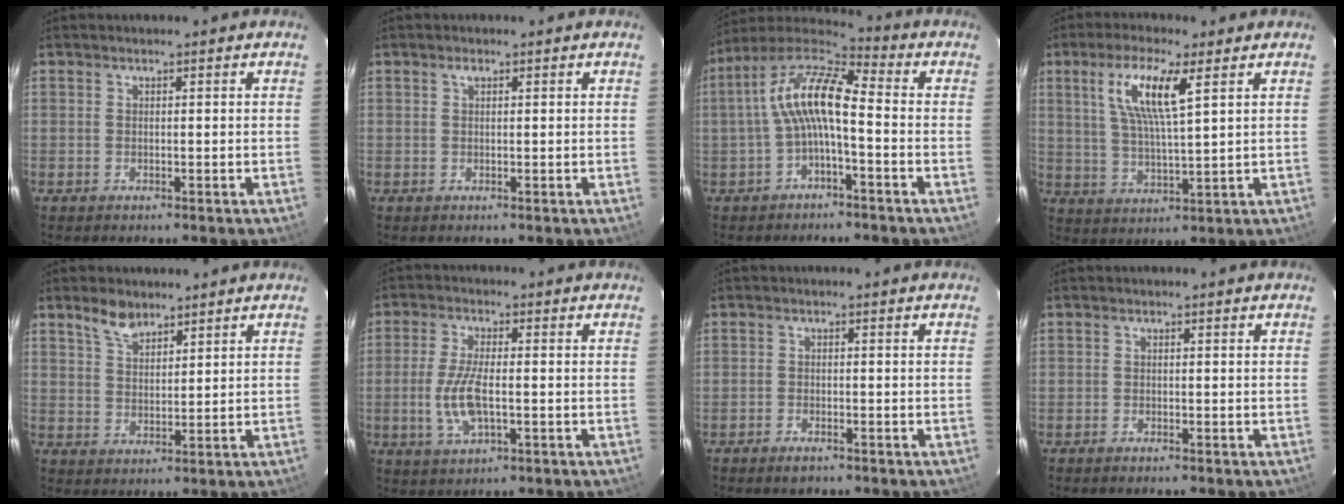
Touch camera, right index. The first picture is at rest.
{"total": 0.8, "force": [0.4, 0.4, 0.5], "torque": [-0.010, 0.004, 0.007]}
{"total": 10.9, "force": [-1.4, 3.2, 10.3], "torque": [-0.209, 0.023, -0.031]}
{"total": 9.9, "force": [4.2, 1.7, 8.8], "torque": [-0.169, 0.004, 0.082]}
{"total": 4.9, "force": [3.8, 2.2, 2.2], "torque": [-0.038, 0.006, 0.073]}
{"total": 7.8, "force": [-1.5, 2.8, 7.1], "torque": [-0.150, -0.007, -0.028]}
{"total": 2.1, "force": [-1.7, 0.9, 0.9], "torque": [-0.025, 0.001, -0.031]}
{"total": 0.6, "force": [-0.6, 0.1, 0.2], "torque": [-0.005, -0.001, -0.012]}